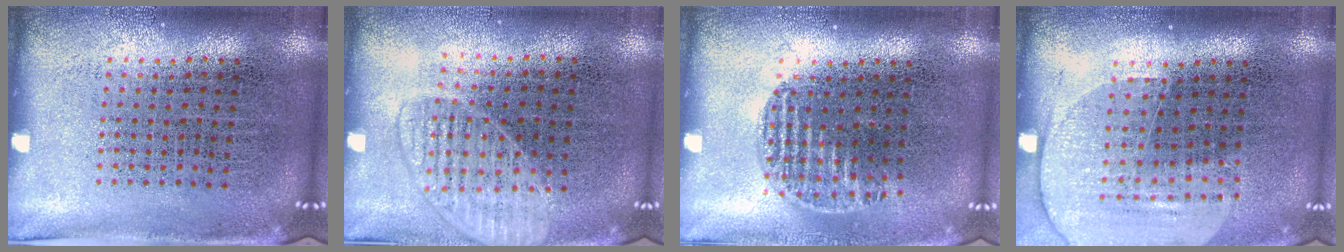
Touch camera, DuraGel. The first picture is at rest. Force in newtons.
{"total": 1.5, "press": 1.4, "slide": 0.5}
{"total": 0.9, "press": 0.8, "slide": 0.5}
{"total": 1.7, "press": 1.5, "slide": 0.7}